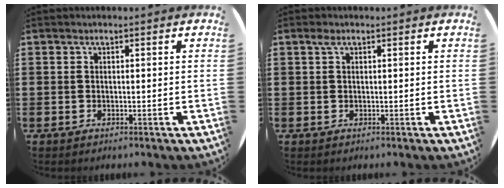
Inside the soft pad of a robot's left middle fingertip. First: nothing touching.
{"total": 0.9, "force": [0.5, 0.5, 0.5], "torque": [-0.004, 0.001, 0.007]}